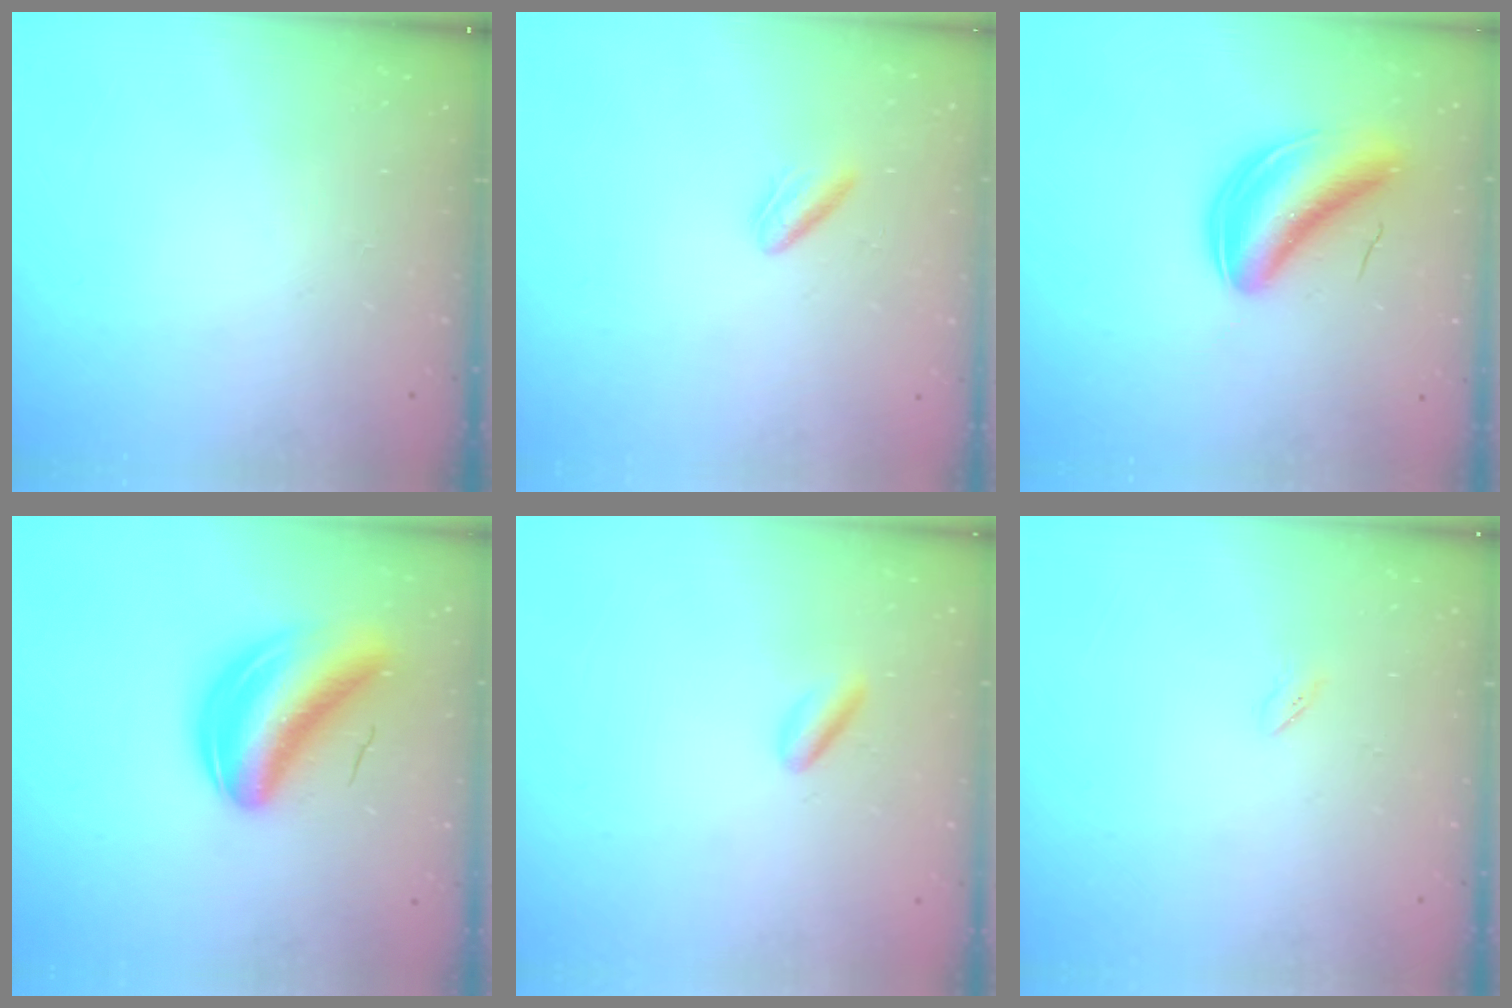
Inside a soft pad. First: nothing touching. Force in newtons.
{"total": 2.2, "press": 1.9, "slide": 1.1}
{"total": 7.5, "press": 7.2, "slide": 2.2}
{"total": 9.7, "press": 9.3, "slide": 2.8}
{"total": 2.2, "press": 2.2, "slide": 0.5}
{"total": 1.7, "press": 1.5, "slide": 0.6}